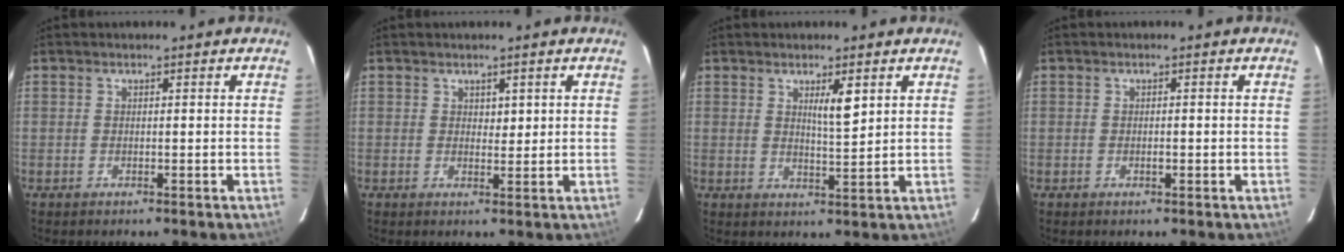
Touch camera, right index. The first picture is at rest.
{"total": 1.6, "force": [0.7, 1.0, 1.0], "torque": [-0.011, -0.001, 0.014]}
{"total": 3.6, "force": [1.7, 0.4, 3.2], "torque": [-0.053, -0.005, 0.029]}
{"total": 0.8, "force": [-0.2, 0.3, 0.7], "torque": [-0.014, 0.001, -0.001]}